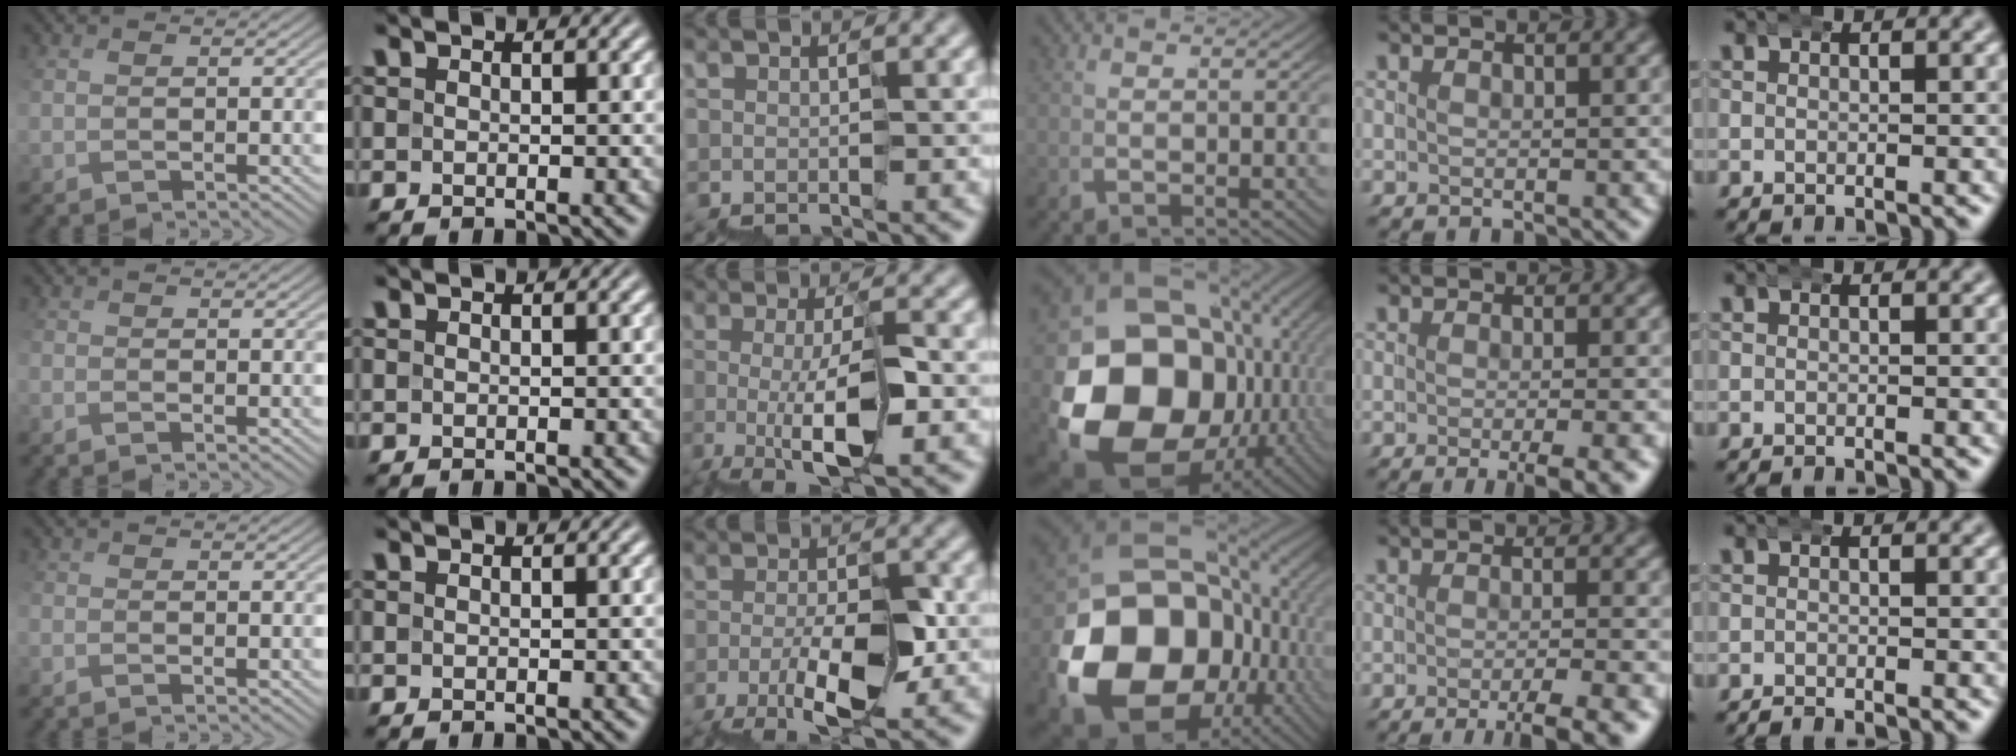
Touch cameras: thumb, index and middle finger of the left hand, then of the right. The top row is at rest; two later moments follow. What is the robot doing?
{"motion": "wrap", "object": "belt"}